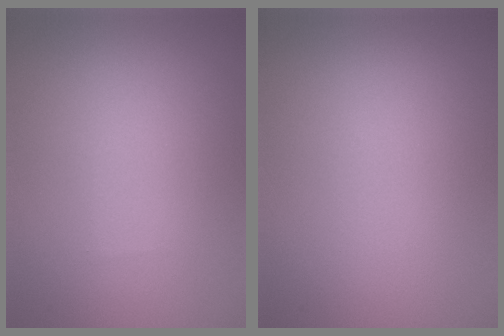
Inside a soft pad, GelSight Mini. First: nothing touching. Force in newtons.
{"total": 0.0}